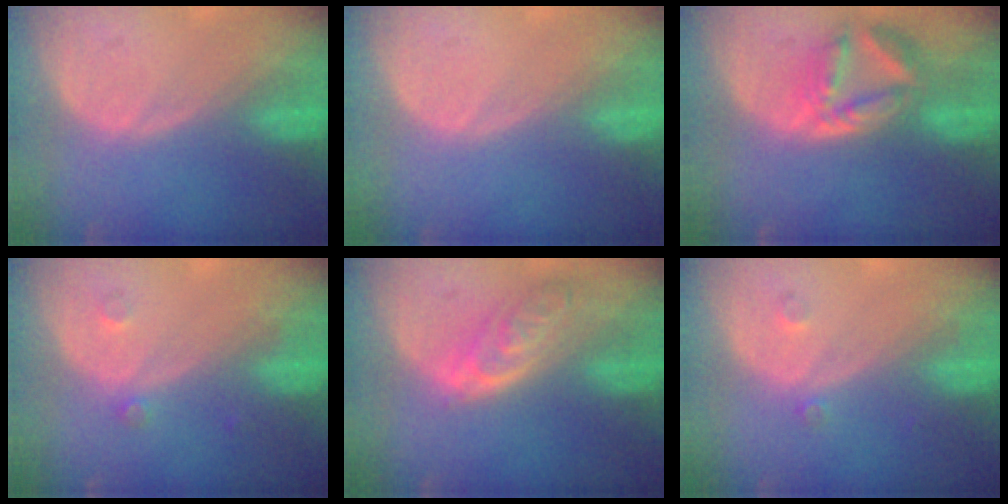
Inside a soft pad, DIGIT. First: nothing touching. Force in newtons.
{"total": 0.0}
{"total": 8.0, "press": 7.0, "slide": 3.9}
{"total": 1.5, "press": 1.5, "slide": 0.1}
{"total": 6.2, "press": 5.7, "slide": 2.6}
{"total": 1.5, "press": 1.2, "slide": 0.8}